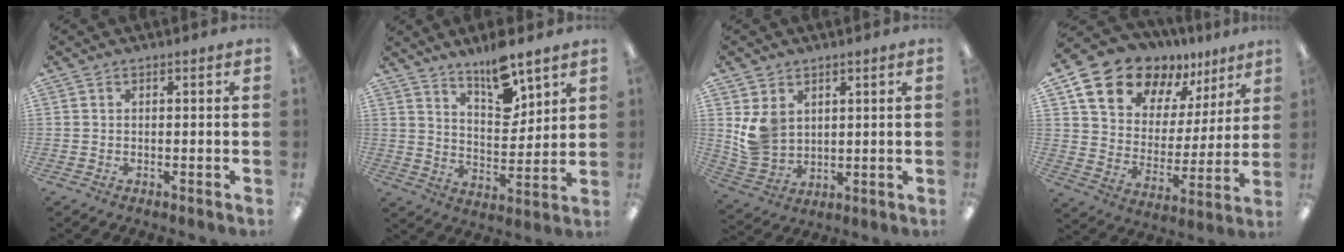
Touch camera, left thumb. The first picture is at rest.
{"total": 10.7, "force": [8.5, 3.5, 5.4], "torque": [-0.080, -0.052, 0.148]}
{"total": 8.0, "force": [3.0, 6.7, 3.2], "torque": [-0.073, -0.009, 0.062]}
{"total": 15.7, "force": [12.2, 8.9, 4.4], "torque": [-0.096, -0.089, 0.227]}